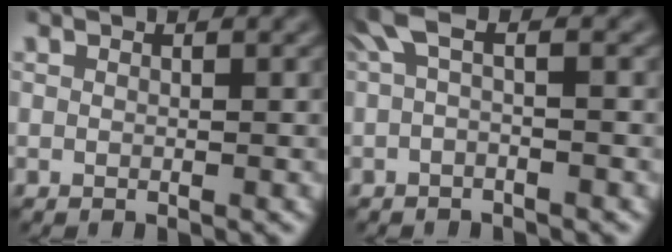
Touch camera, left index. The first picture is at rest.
{"total": 2.7, "force": [0.3, 0.6, 2.6], "torque": [-0.054, 0.006, 0.003]}